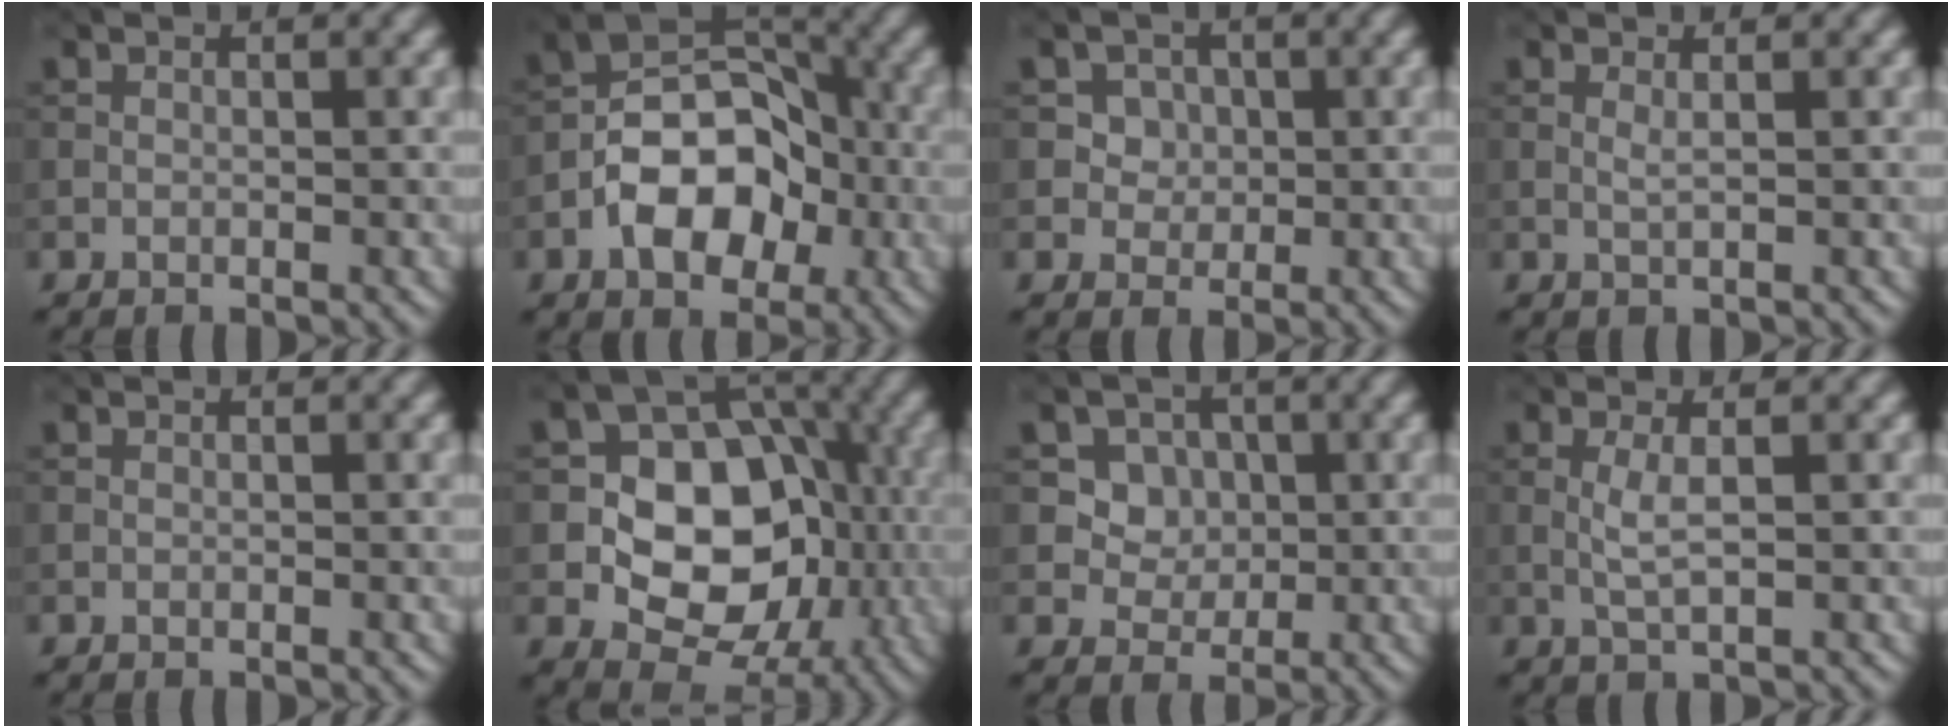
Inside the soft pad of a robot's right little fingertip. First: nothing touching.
{"total": 8.3, "force": [-3.1, 5.1, 5.8], "torque": [-0.092, 0.011, -0.063]}
{"total": 4.2, "force": [1.5, 3.5, 1.7], "torque": [-0.041, -0.005, 0.027]}
{"total": 0.7, "force": [0.1, 0.0, 0.7], "torque": [-0.018, 0.000, 0.001]}
{"total": 0.0}
{"total": 10.6, "force": [-1.8, 7.8, 7.0], "torque": [-0.096, 0.011, -0.044]}
{"total": 5.0, "force": [1.6, 4.3, 2.0], "torque": [-0.045, -0.011, 0.039]}
{"total": 1.9, "force": [-0.2, 0.2, 1.8], "torque": [-0.048, 0.002, -0.006]}